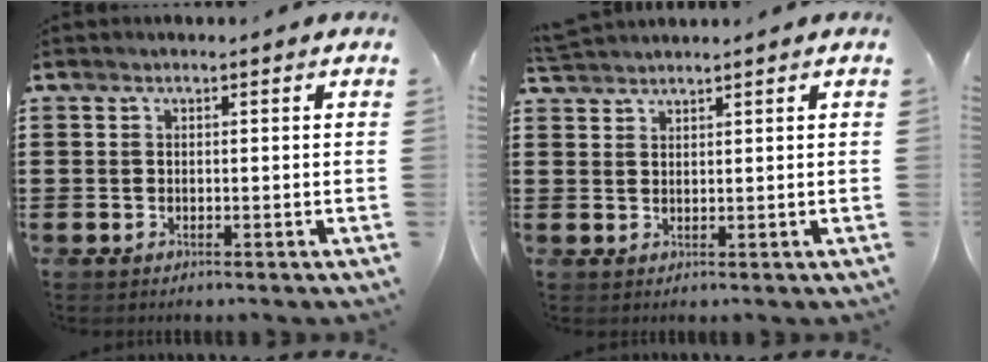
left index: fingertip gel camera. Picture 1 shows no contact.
{"total": 2.0, "force": [2.0, 0.1, -0.1], "torque": [-0.005, -0.001, 0.040]}